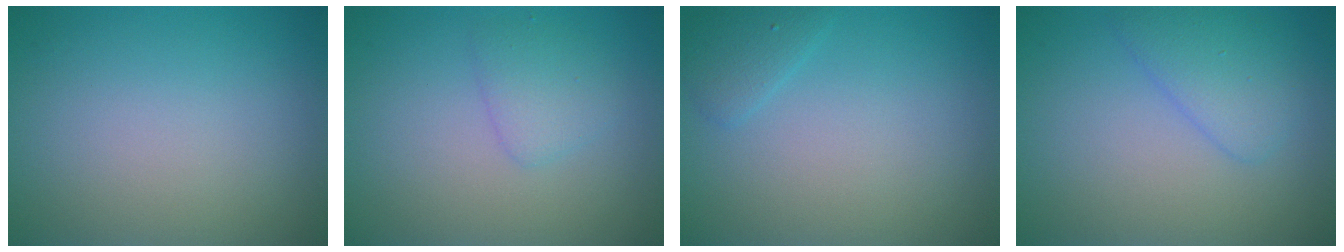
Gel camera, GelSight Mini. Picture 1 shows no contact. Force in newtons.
{"total": 1.9, "press": 1.9, "slide": 0.0}
{"total": 1.4, "press": 1.4, "slide": 0.1}
{"total": 2.8, "press": 2.8, "slide": 0.1}